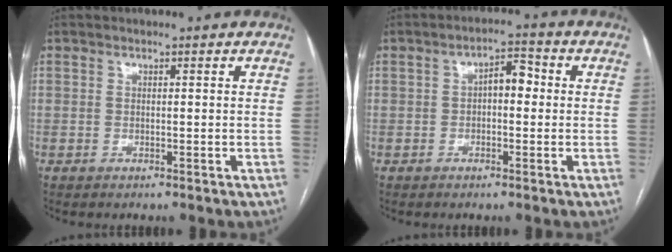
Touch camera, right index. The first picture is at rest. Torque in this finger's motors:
{"motor_torque": [0.66, -0.03, 0.08, 0.06]}